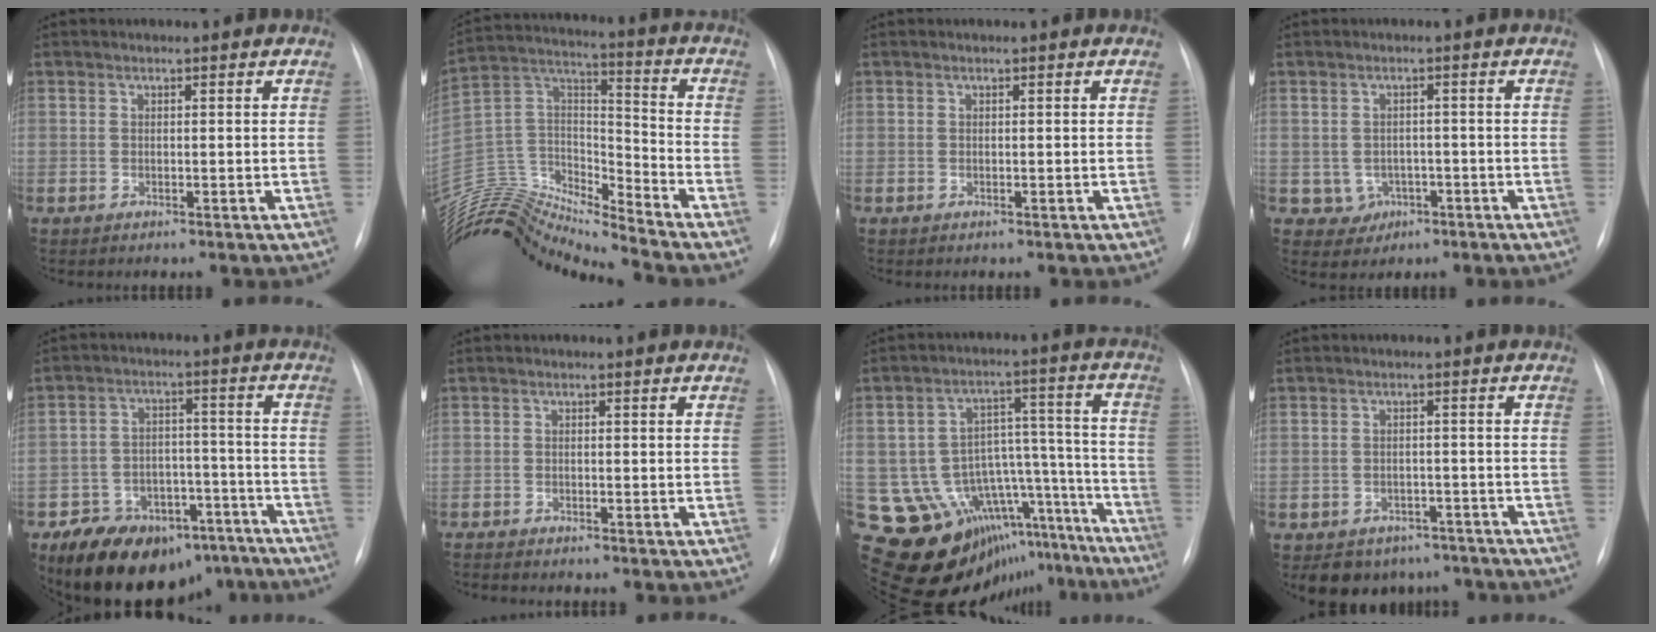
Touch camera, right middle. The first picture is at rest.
{"total": 17.4, "force": [-17.1, 0.1, 3.1], "torque": [-0.057, 0.063, -0.312]}
{"total": 0.0}
{"total": 3.3, "force": [-1.1, 3.1, 0.6], "torque": [-0.005, 0.007, -0.006]}
{"total": 16.4, "force": [-12.5, 8.5, 6.3], "torque": [-0.090, 0.035, -0.177]}
{"total": 2.2, "force": [-2.1, -0.5, 0.6], "torque": [-0.012, -0.008, -0.034]}
{"total": 20.4, "force": [-14.5, 12.2, 7.3], "torque": [-0.097, 0.093, -0.182]}
{"total": 8.0, "force": [-6.3, 4.7, 1.0], "torque": [-0.006, 0.013, -0.076]}